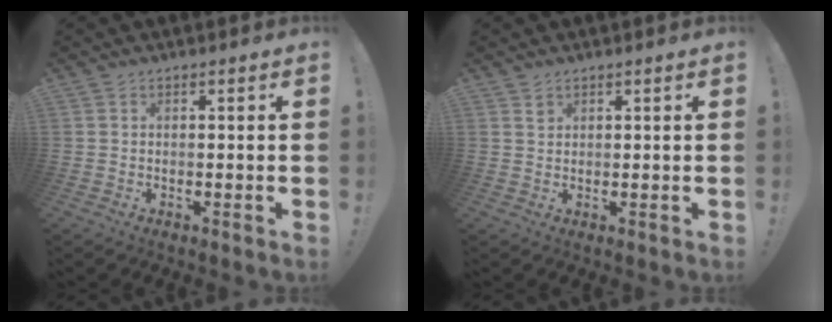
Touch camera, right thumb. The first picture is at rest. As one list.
[{"total": 1.1, "force": [0.8, 0.6, 0.3], "torque": [0.007, -0.007, 0.014]}]